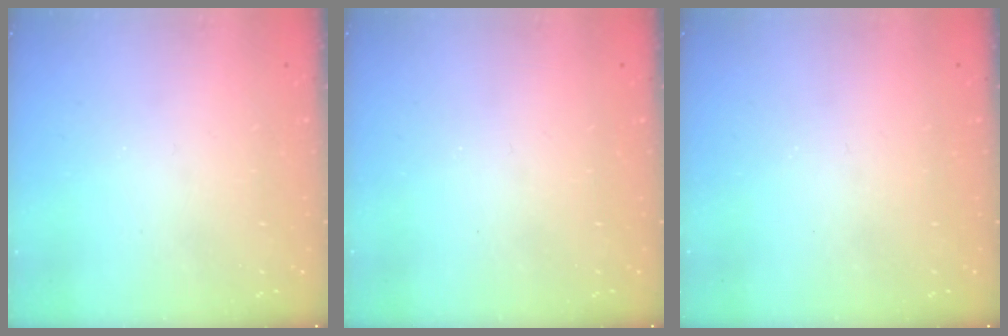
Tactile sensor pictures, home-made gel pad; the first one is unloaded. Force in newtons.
{"total": 0.0}
{"total": 0.0}